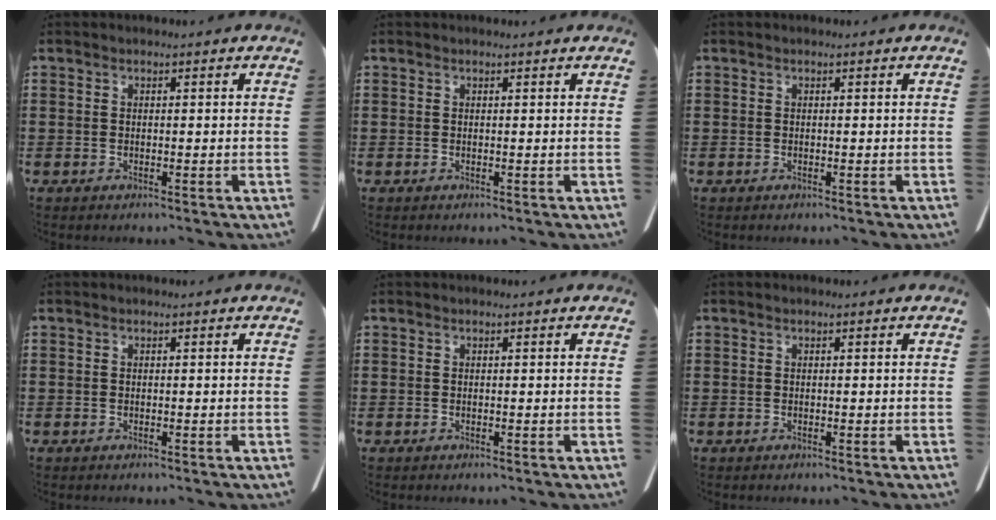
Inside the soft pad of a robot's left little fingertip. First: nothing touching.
{"total": 0.0}
{"total": 0.0}
{"total": 0.0}
{"total": 0.0}
{"total": 0.0}